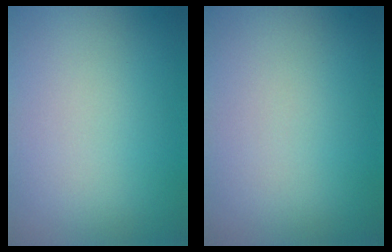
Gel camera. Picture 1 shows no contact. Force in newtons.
{"total": 0.0}